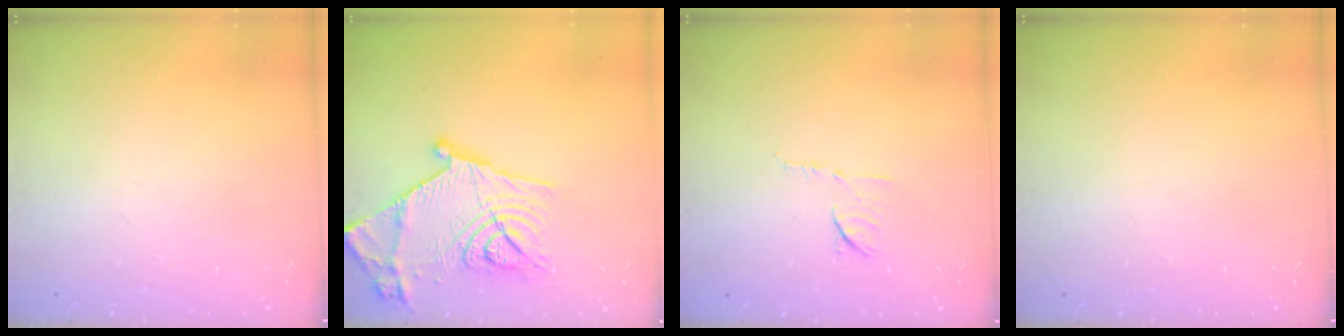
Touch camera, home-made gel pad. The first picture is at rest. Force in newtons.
{"total": 22.3, "press": 22.3, "slide": 1.1}
{"total": 6.6, "press": 6.5, "slide": 0.9}
{"total": 0.0}